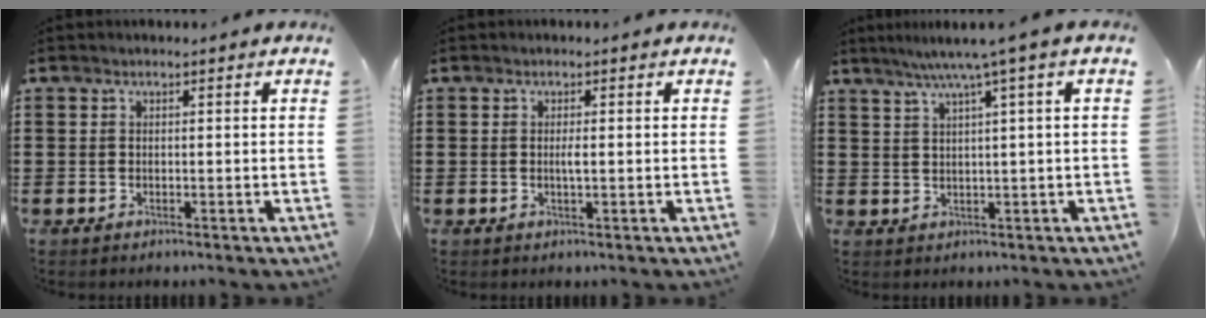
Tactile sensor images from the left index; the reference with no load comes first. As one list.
[{"total": 1.3, "force": [0.1, 0.0, 1.3], "torque": [-0.026, -0.003, 0.001]}, {"total": 4.3, "force": [2.1, -0.7, 3.7], "torque": [-0.075, -0.007, 0.032]}]